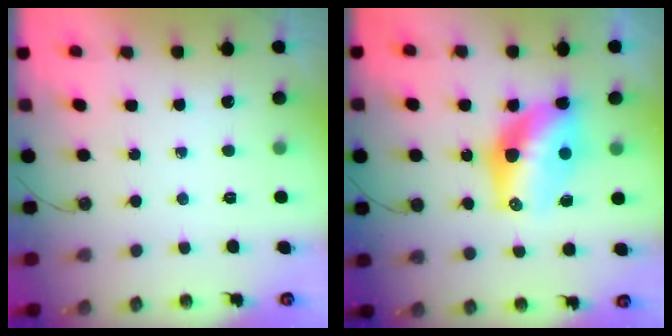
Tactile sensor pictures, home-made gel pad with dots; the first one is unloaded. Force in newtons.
{"total": 13.5, "press": 13.5, "slide": 1.4}